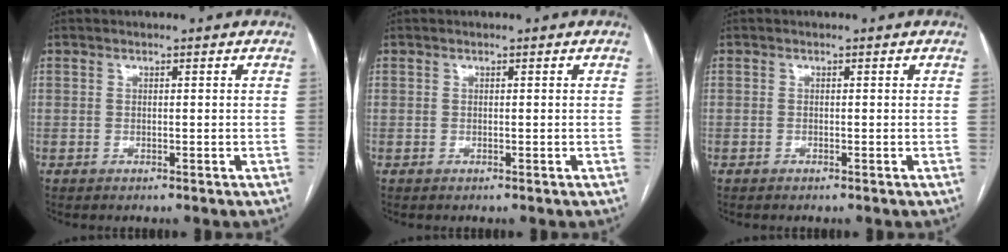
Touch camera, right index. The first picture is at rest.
{"total": 0.0}
{"total": 0.0}